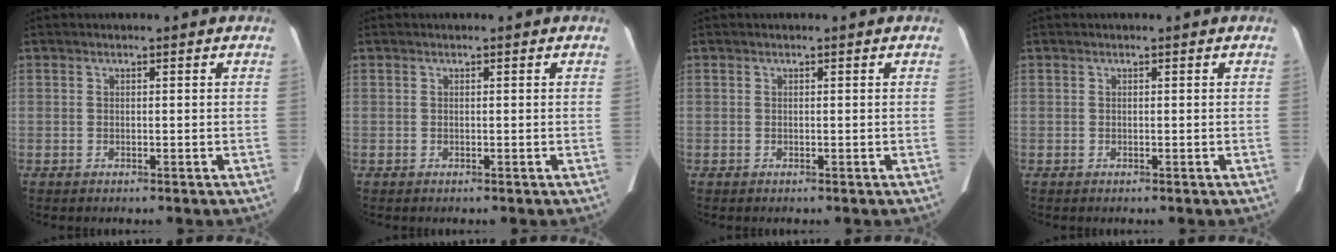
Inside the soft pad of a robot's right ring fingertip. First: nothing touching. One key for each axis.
{"total": 0.0}
{"total": 0.0}
{"total": 0.0}